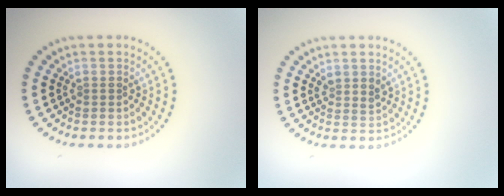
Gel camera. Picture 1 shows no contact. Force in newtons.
{"total": 1.2, "press": 1.0, "slide": 0.6}